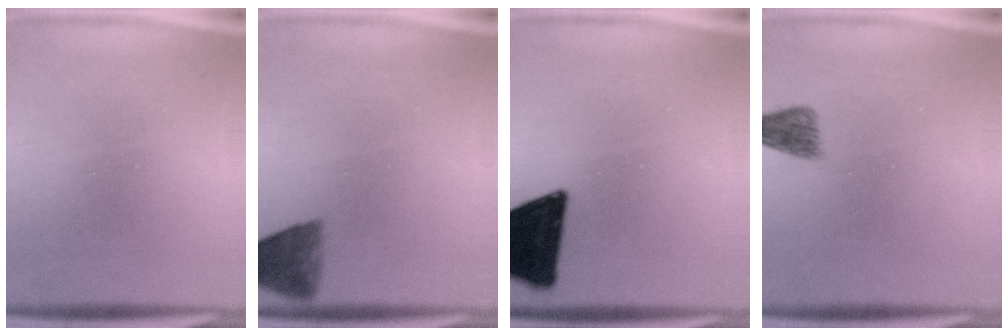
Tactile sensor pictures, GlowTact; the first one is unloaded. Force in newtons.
{"total": 3.5}
{"total": 18.5}
{"total": 2.1}